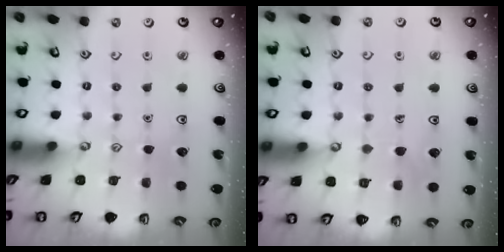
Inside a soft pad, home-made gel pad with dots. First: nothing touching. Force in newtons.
{"total": 5.9, "press": 5.9, "slide": 0.5}